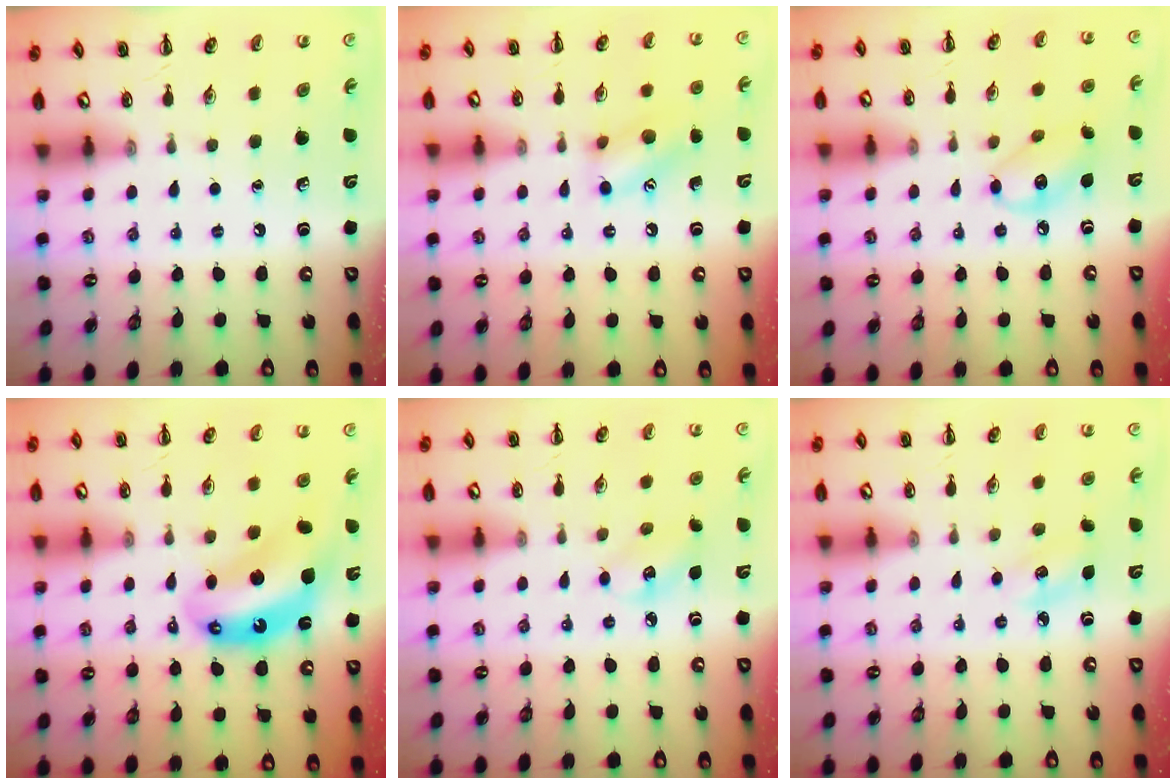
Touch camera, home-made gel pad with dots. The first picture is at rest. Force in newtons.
{"total": 10.4, "press": 10.3, "slide": 0.9}
{"total": 7.6, "press": 7.6, "slide": 0.7}
{"total": 10.8, "press": 10.3, "slide": 3.0}
{"total": 4.0, "press": 3.9, "slide": 0.7}
{"total": 5.4, "press": 5.1, "slide": 1.6}